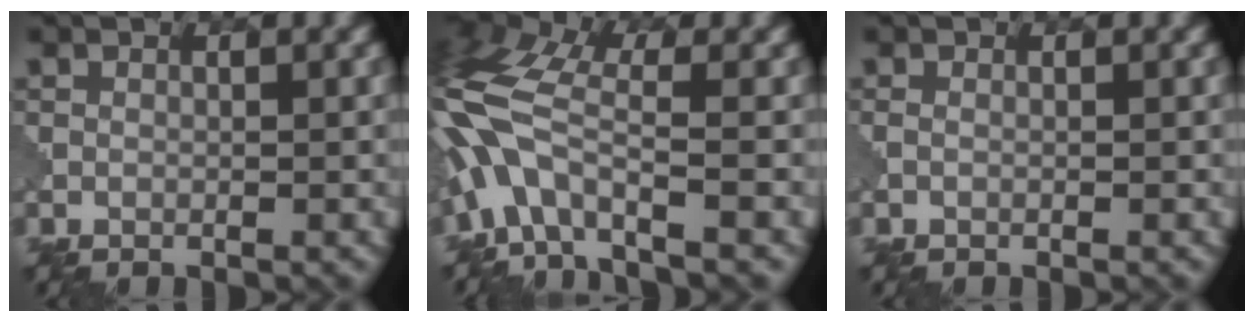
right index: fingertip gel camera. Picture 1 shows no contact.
{"total": 7.7, "force": [-2.6, 3.1, 6.5], "torque": [-0.144, 0.017, -0.069]}
{"total": 0.7, "force": [0.0, 0.4, 0.6], "torque": [0.000, 0.003, -0.010]}